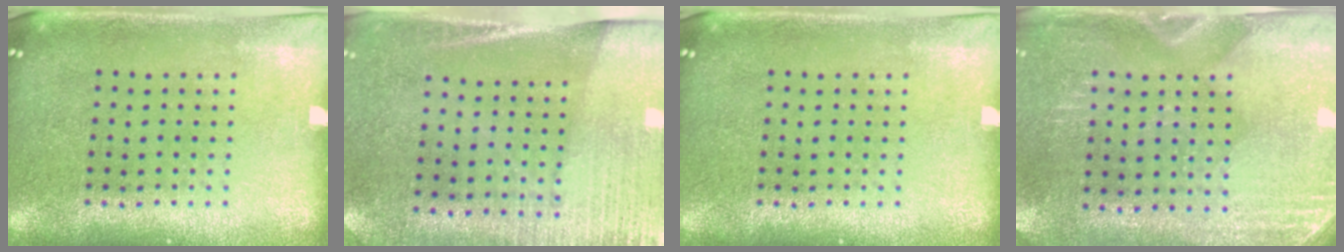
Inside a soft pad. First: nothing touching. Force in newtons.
{"total": 2.7, "press": 2.4, "slide": 1.2}
{"total": 0.0}
{"total": 2.9, "press": 2.5, "slide": 1.3}